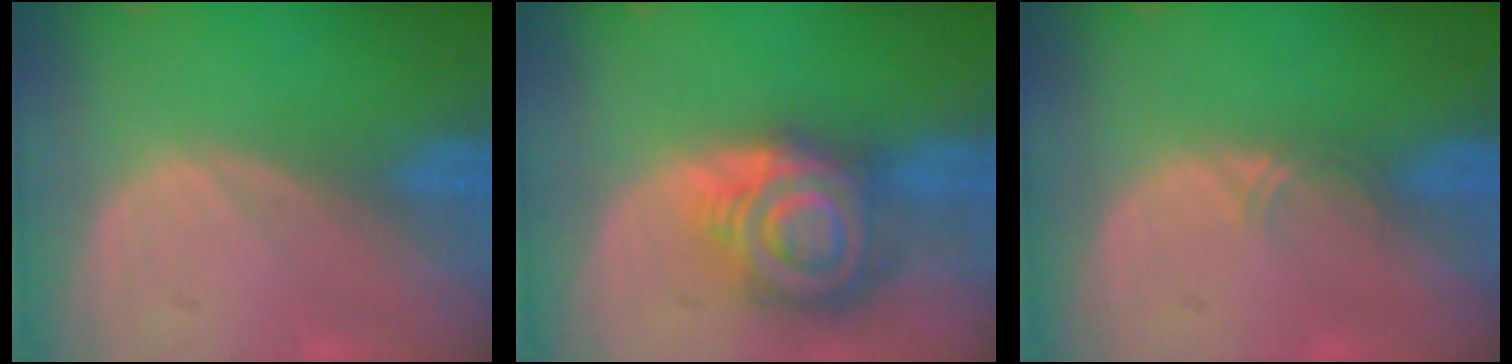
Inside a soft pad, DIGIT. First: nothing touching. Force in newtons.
{"total": 9.1, "press": 9.1, "slide": 0.5}
{"total": 1.1, "press": 1.0, "slide": 0.6}